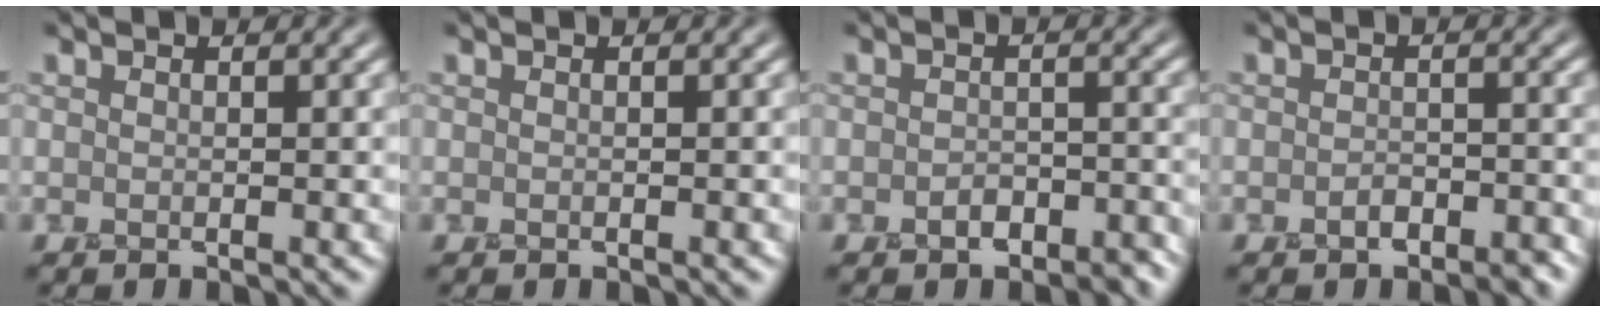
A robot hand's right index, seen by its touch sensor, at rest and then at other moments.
{"total": 0.0}
{"total": 2.5, "force": [-1.8, 1.4, 1.1], "torque": [-0.013, 0.009, -0.029]}
{"total": 2.1, "force": [-1.5, 1.0, 1.0], "torque": [-0.012, 0.009, -0.025]}